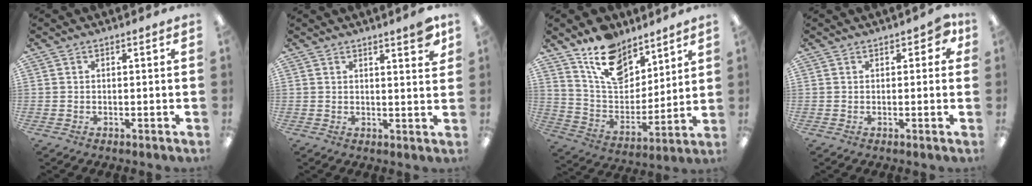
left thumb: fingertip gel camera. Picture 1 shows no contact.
{"total": 4.7, "force": [3.4, 0.7, 3.2], "torque": [-0.038, -0.020, 0.053]}
{"total": 15.6, "force": [11.4, 8.5, 6.5], "torque": [-0.123, -0.067, 0.212]}
{"total": 3.7, "force": [1.5, 2.2, 2.7], "torque": [-0.029, 0.000, 0.022]}